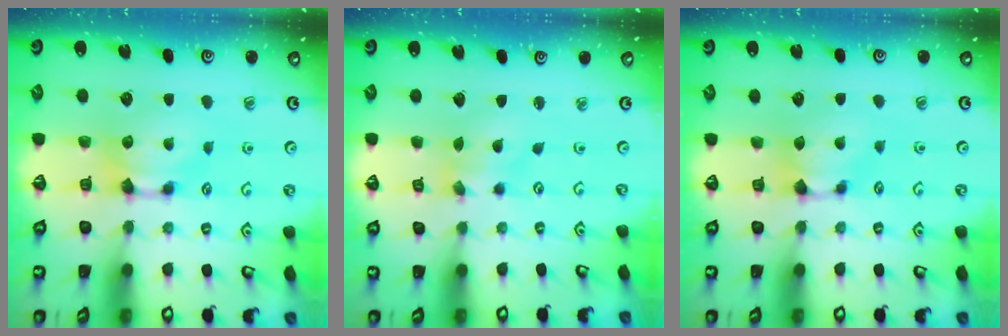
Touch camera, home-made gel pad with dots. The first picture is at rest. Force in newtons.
{"total": 1.9, "press": 1.5, "slide": 1.2}
{"total": 0.9, "press": 0.7, "slide": 0.6}